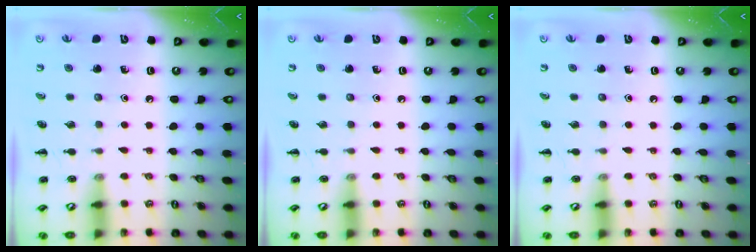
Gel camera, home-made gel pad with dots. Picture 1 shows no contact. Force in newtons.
{"total": 0.0}
{"total": 0.0}